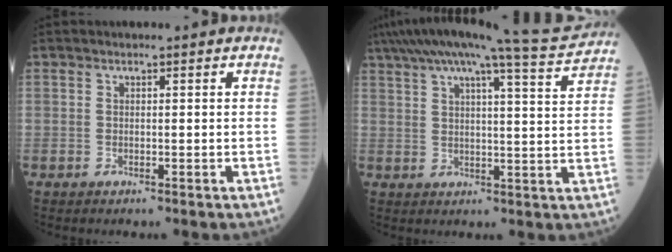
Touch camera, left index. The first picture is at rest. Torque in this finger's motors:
{"motor_torque": [0.89, -1.25, 0.67, 0.21]}